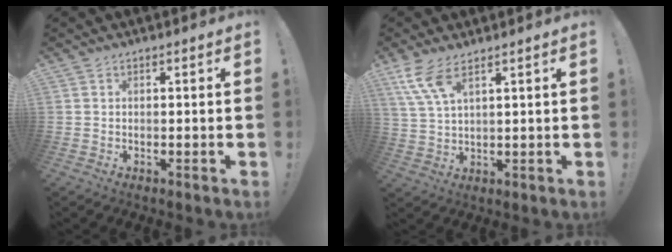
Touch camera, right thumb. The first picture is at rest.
{"total": 8.0, "force": [5.2, 2.2, 5.7], "torque": [-0.117, -0.019, 0.100]}